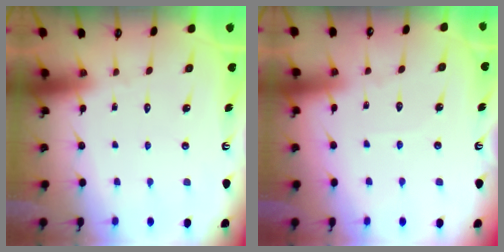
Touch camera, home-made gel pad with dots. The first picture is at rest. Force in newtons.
{"total": 2.2, "press": 2.2, "slide": 0.4}